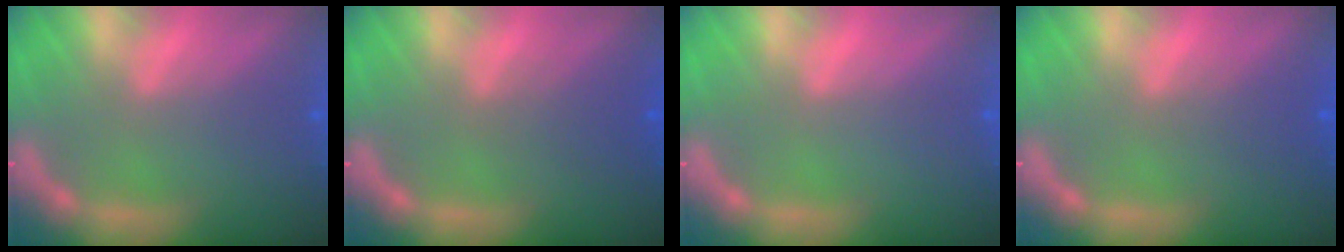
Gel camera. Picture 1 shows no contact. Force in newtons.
{"total": 2.5}
{"total": 0.0}
{"total": 2.0}